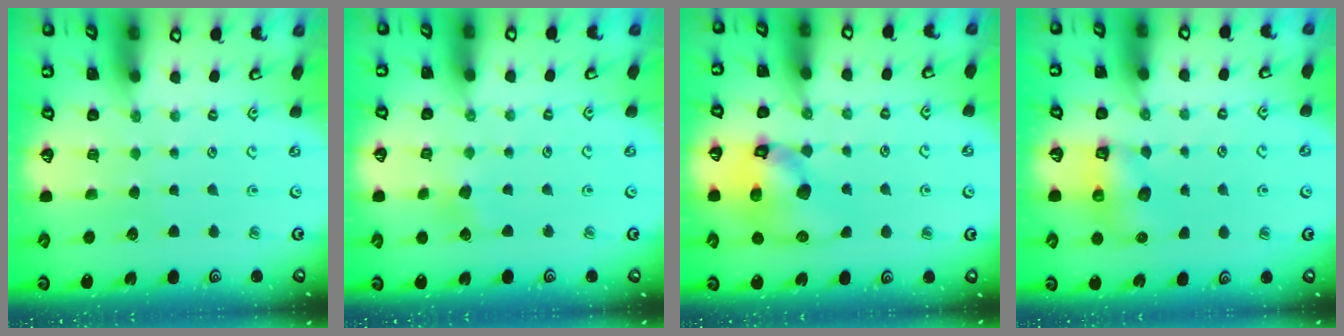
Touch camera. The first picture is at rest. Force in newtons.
{"total": 4.4, "press": 4.4, "slide": 0.3}
{"total": 14.4, "press": 14.2, "slide": 2.1}
{"total": 6.6, "press": 6.6, "slide": 0.6}